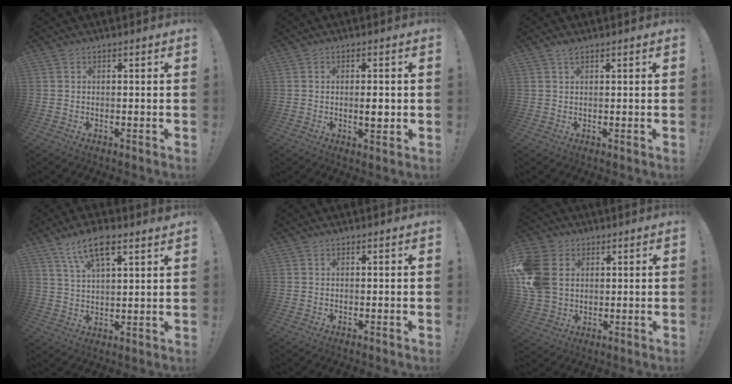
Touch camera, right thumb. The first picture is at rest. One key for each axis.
{"total": 4.0, "fx": -0.3, "fy": 1.2, "fz": 3.9, "tx": -0.043, "ty": -0.007, "tz": -0.010}
{"total": 1.5, "fx": 1.2, "fy": 0.2, "fz": 0.9, "tx": -0.011, "ty": -0.003, "tz": 0.020}
{"total": 10.3, "fx": 6.8, "fy": 3.4, "fz": 7.0, "tx": -0.123, "ty": -0.023, "tz": 0.121}
{"total": 0.0}
{"total": 14.5, "fx": 2.4, "fy": 11.9, "fz": 8.0, "tx": -0.156, "ty": -0.005, "tz": 0.050}